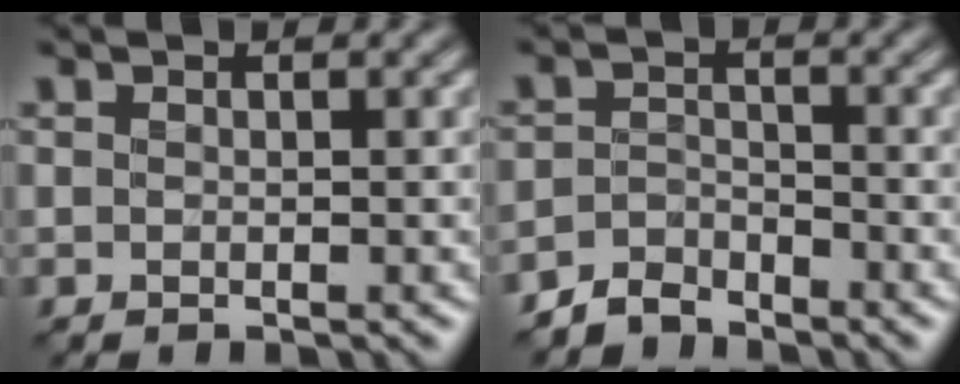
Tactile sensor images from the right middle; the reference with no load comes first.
{"total": 2.7, "force": [-2.6, 0.8, 0.3], "torque": [-0.006, 0.005, -0.059]}